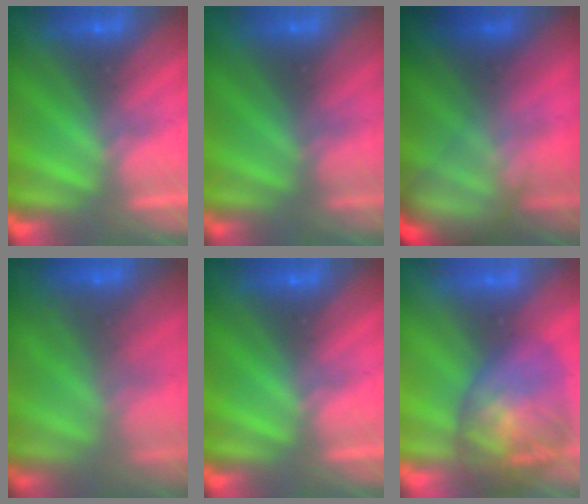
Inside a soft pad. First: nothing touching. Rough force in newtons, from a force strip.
{"total": 2.9}
{"total": 6.9}
{"total": 9.4}
{"total": 0.0}
{"total": 5.9}